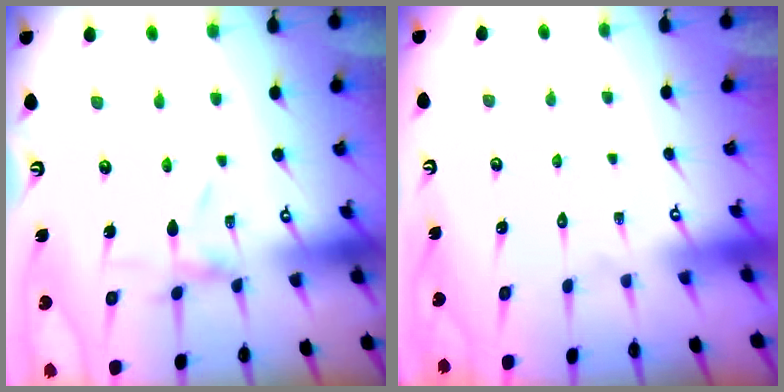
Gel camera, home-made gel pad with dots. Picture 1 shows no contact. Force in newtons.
{"total": 1.7, "press": 1.7, "slide": 0.1}